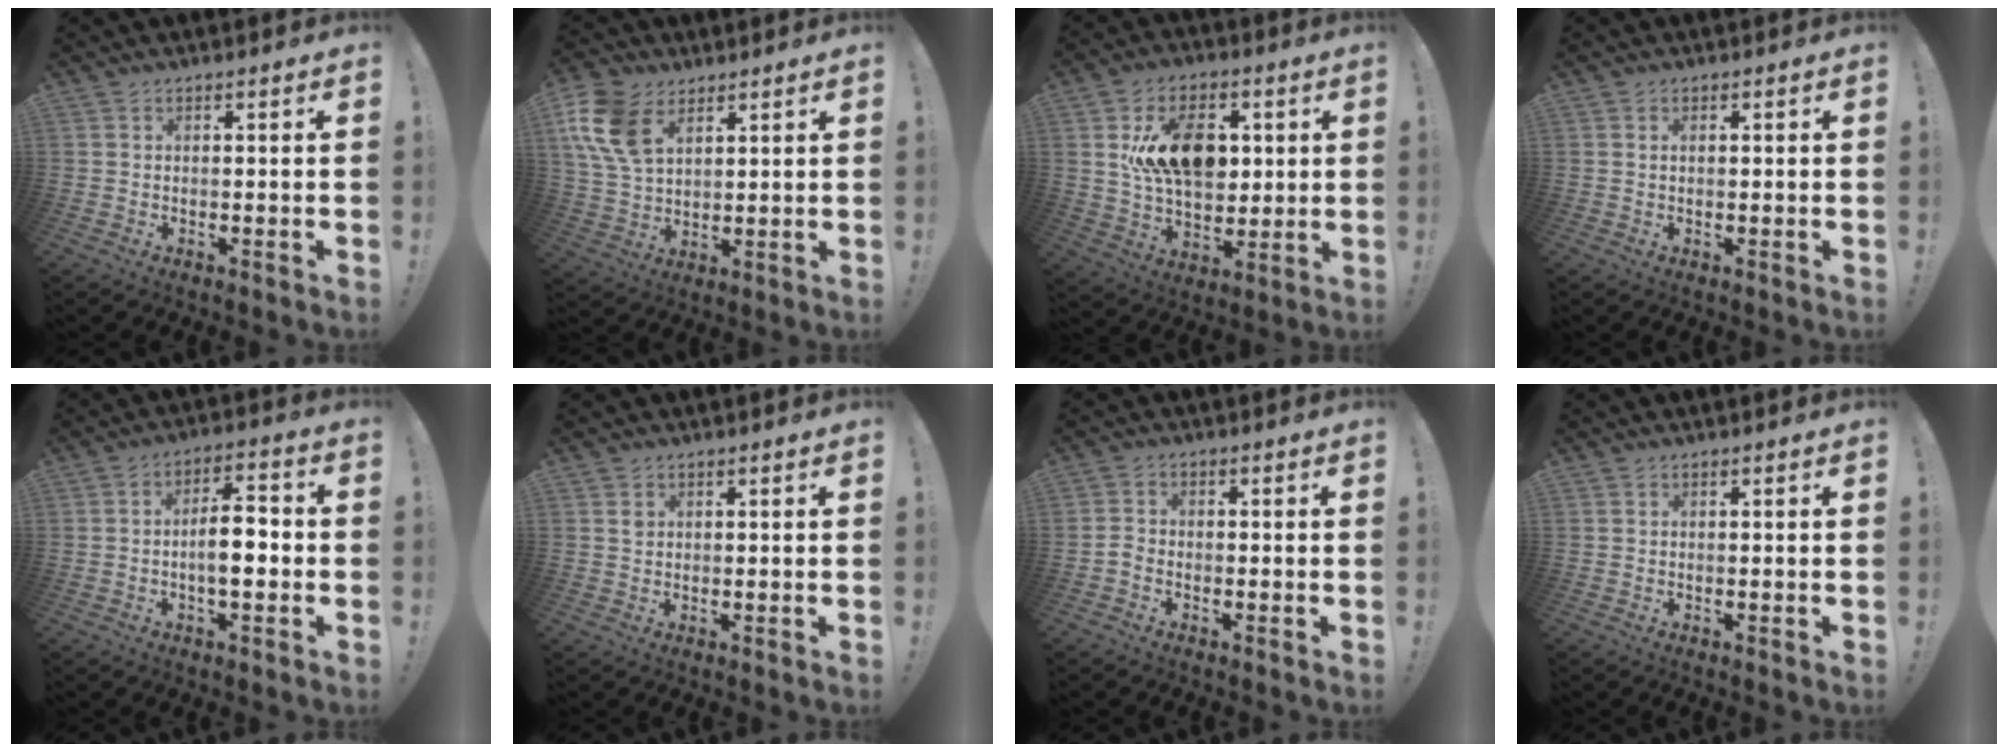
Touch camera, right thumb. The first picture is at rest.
{"total": 14.1, "force": [6.7, 9.1, 8.4], "torque": [-0.181, -0.016, 0.133]}
{"total": 17.6, "force": [3.9, 12.2, 12.2], "torque": [-0.181, -0.007, 0.075]}
{"total": 1.1, "force": [0.4, 0.5, 0.8], "torque": [-0.012, 0.000, 0.007]}
{"total": 9.3, "force": [-2.0, 3.7, 8.3], "torque": [-0.121, 0.010, -0.040]}
{"total": 0.9, "force": [0.5, 0.7, 0.3], "torque": [0.008, -0.006, 0.007]}
{"total": 2.2, "force": [-1.4, 1.4, 1.1], "torque": [-0.017, 0.010, -0.023]}
{"total": 0.0}